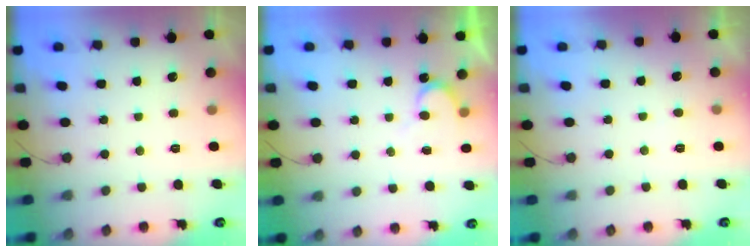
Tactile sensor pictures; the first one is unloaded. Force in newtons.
{"total": 4.5, "press": 4.4, "slide": 0.4}
{"total": 2.7, "press": 2.7, "slide": 0.2}